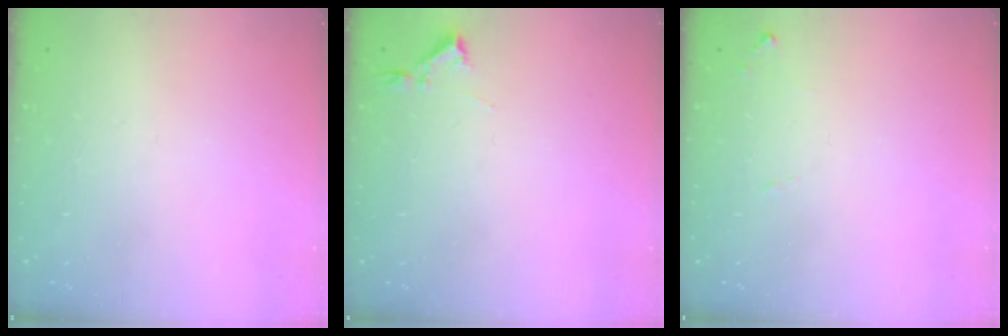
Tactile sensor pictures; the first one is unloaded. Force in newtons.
{"total": 2.9, "press": 2.9, "slide": 0.5}
{"total": 5.4, "press": 5.4, "slide": 0.4}